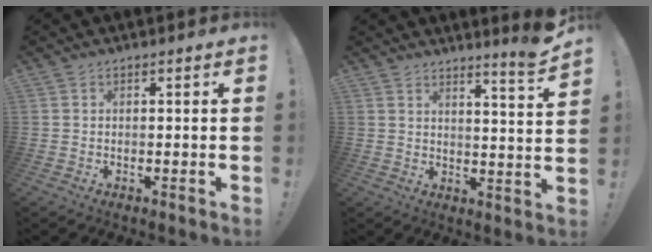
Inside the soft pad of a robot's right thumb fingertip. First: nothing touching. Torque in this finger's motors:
{"motor_torque": [-0.03, 0.03, 0.00, 0.01, 0.00]}